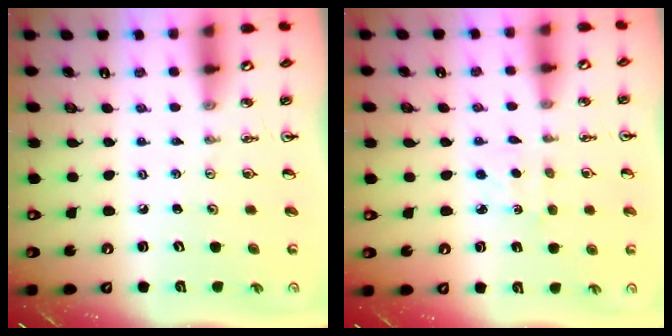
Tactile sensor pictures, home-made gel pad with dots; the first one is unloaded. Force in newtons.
{"total": 2.2, "press": 2.2, "slide": 0.3}